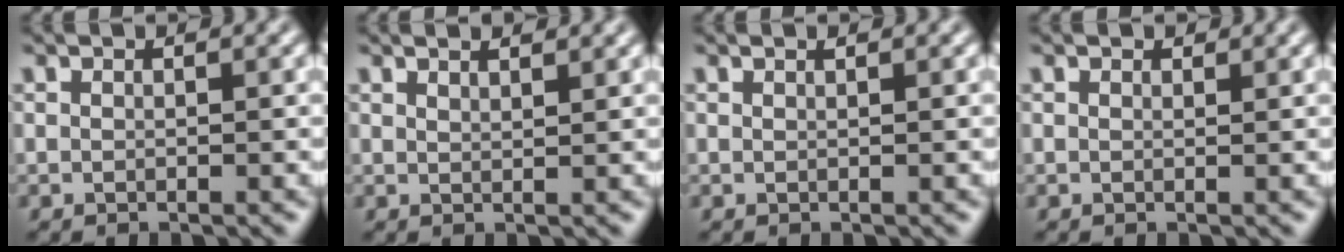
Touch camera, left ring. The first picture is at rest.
{"total": 1.7, "force": [1.3, 0.6, 0.9], "torque": [-0.001, 0.016, 0.005]}
{"total": 0.8, "force": [0.5, 0.4, 0.5], "torque": [0.002, 0.006, -0.006]}
{"total": 1.1, "force": [1.0, 0.4, 0.4], "torque": [-0.008, 0.009, 0.001]}